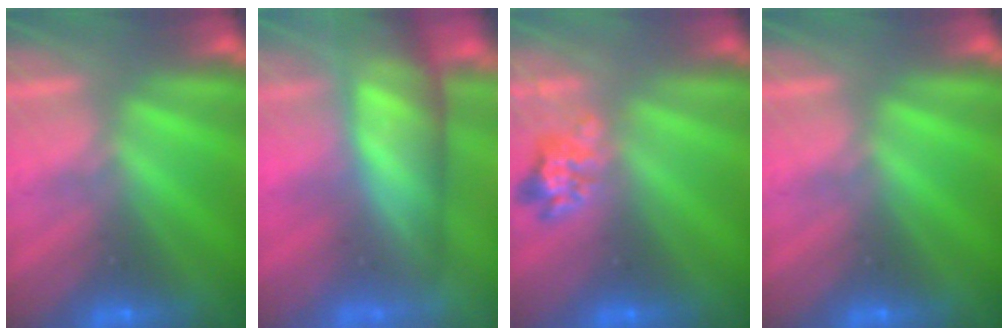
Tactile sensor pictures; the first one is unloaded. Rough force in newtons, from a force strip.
{"total": 9.0}
{"total": 2.4}
{"total": 0.0}